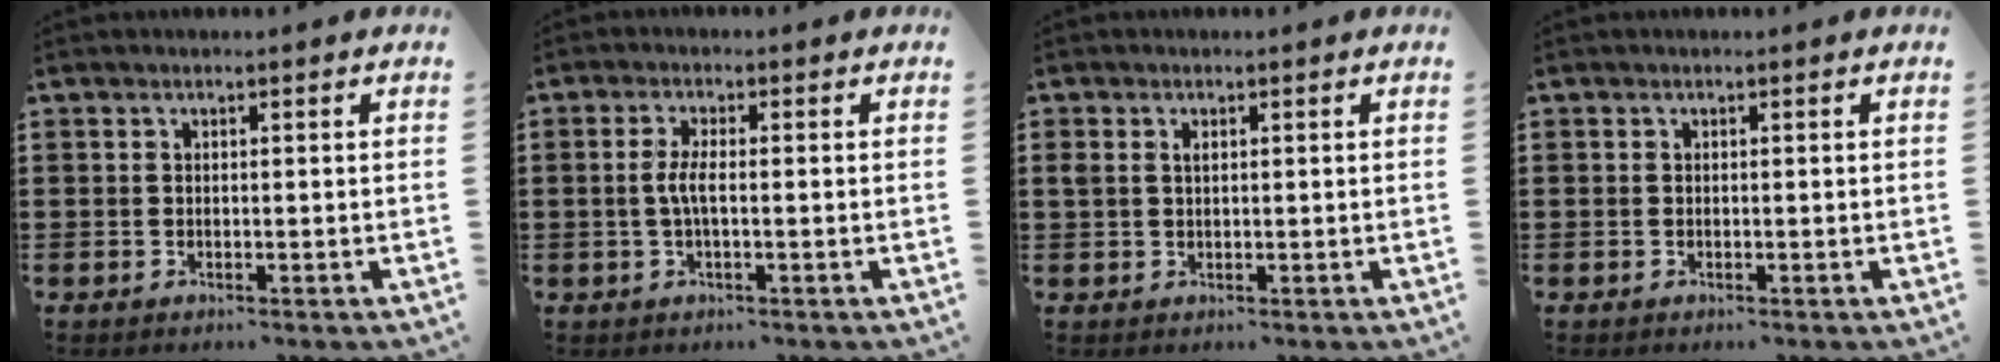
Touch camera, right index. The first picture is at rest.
{"total": 3.2, "force": [-0.4, 0.7, 3.1], "torque": [-0.071, -0.006, -0.012]}
{"total": 1.3, "force": [0.5, 0.8, 0.9], "torque": [-0.020, 0.006, 0.008]}
{"total": 0.0}